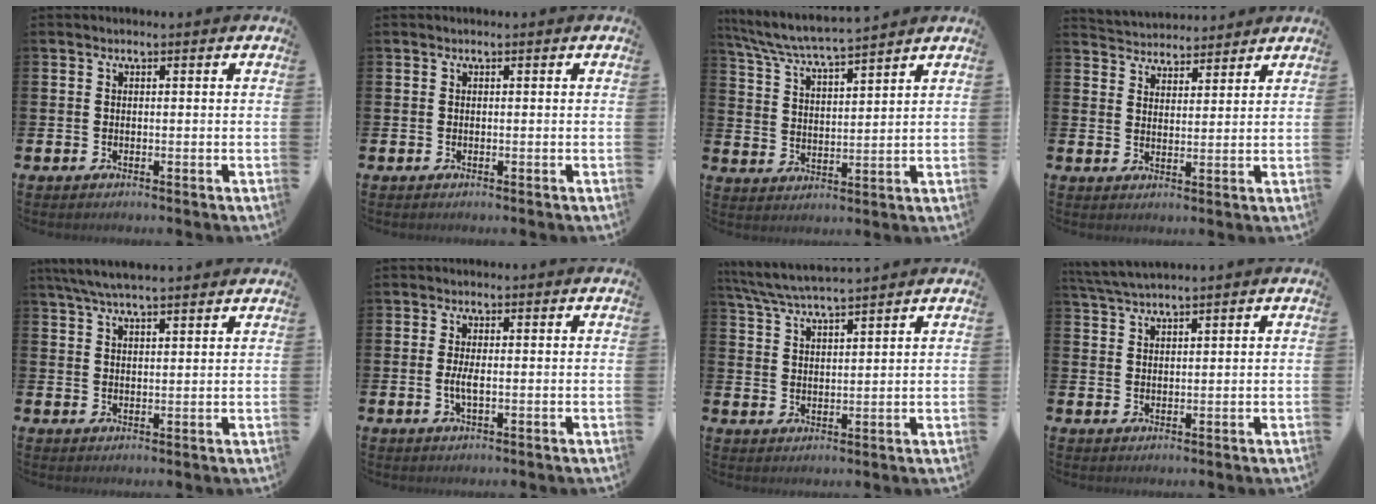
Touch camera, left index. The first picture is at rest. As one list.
[{"total": 0.0}, {"total": 6.5, "force": [6.3, 0.0, 1.6], "torque": [-0.053, -0.040, 0.110]}, {"total": 4.1, "force": [4.0, 0.9, -0.7], "torque": [-0.007, -0.021, 0.073]}, {"total": 5.5, "force": [5.0, 0.8, 2.2], "torque": [-0.051, -0.011, 0.092]}, {"total": 2.1, "force": [-0.2, 0.7, 2.0], "torque": [-0.034, -0.001, -0.005]}, {"total": 5.6, "force": [5.4, 0.2, 1.6], "torque": [-0.049, -0.024, 0.097]}, {"total": 3.3, "force": [3.2, 0.1, 0.9], "torque": [-0.027, -0.006, 0.060]}]